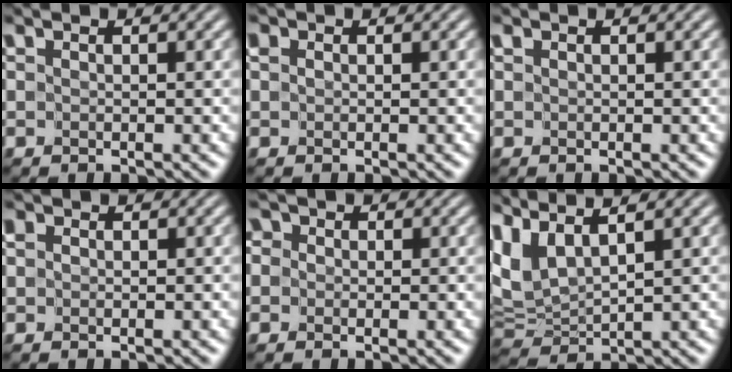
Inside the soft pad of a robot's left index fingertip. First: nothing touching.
{"total": 1.0, "force": [0.2, 0.9, 0.3], "torque": [-0.003, 0.004, -0.003]}
{"total": 0.0}
{"total": 0.9, "force": [0.2, 0.9, 0.2], "torque": [-0.001, 0.004, -0.003]}
{"total": 3.0, "force": [1.1, 2.5, 1.1], "torque": [0.008, 0.028, -0.022]}
{"total": 4.9, "force": [2.9, 2.0, 3.4], "torque": [-0.090, 0.011, 0.063]}